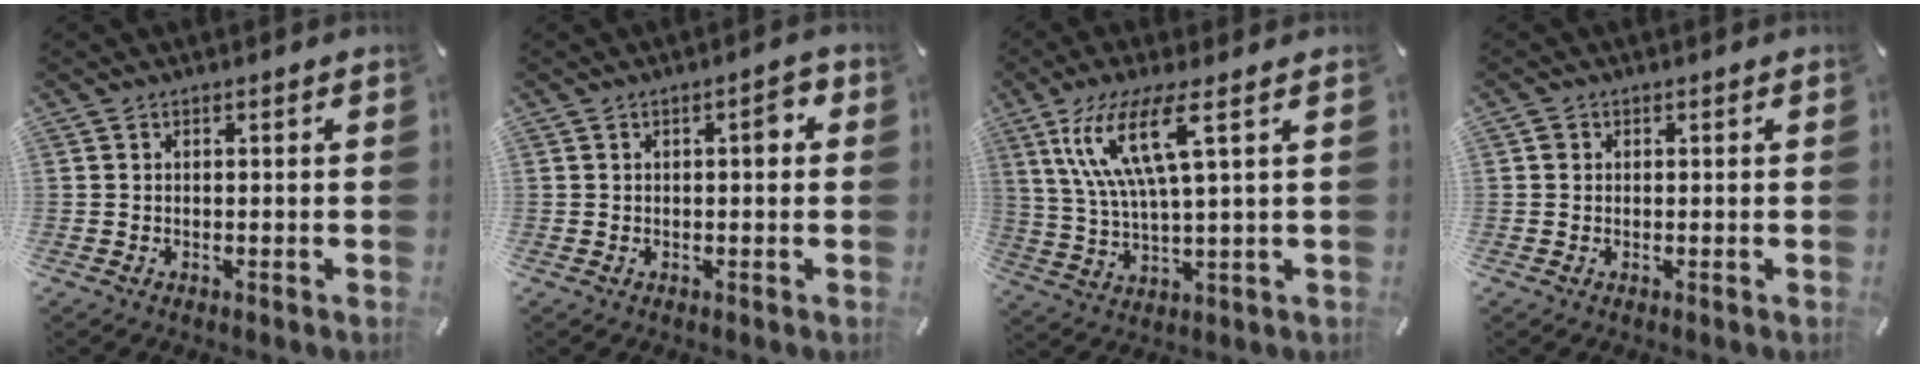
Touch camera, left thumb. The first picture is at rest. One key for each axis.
{"total": 3.7, "fx": 0.6, "fy": 1.6, "fz": 3.3, "tx": -0.033, "ty": -0.002, "tz": 0.000}
{"total": 13.6, "fx": 5.5, "fy": 2.6, "fz": 12.1, "tx": -0.259, "ty": -0.001, "tz": 0.089}
{"total": 1.0, "fx": 0.1, "fy": 1.0, "fz": 0.2, "tx": -0.004, "ty": 0.008, "tz": -0.001}